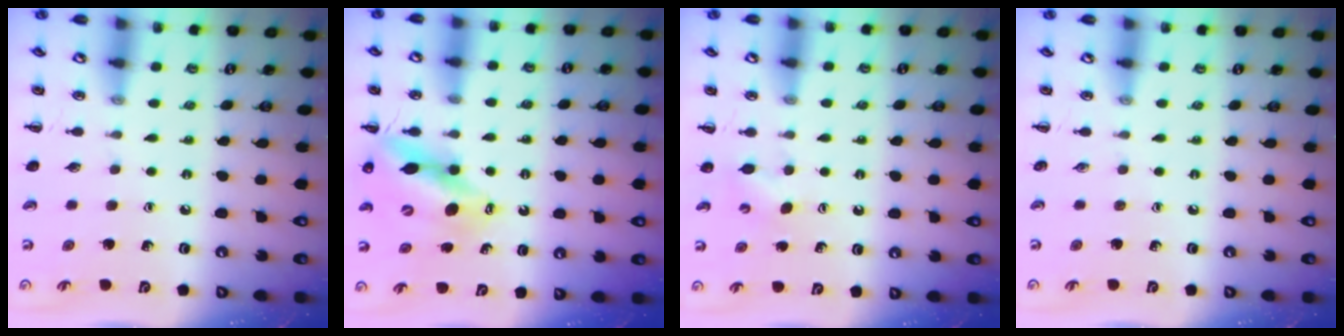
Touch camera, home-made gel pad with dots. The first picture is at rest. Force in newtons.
{"total": 11.8, "press": 11.4, "slide": 3.0}
{"total": 2.9, "press": 2.9, "slide": 0.6}
{"total": 0.0}